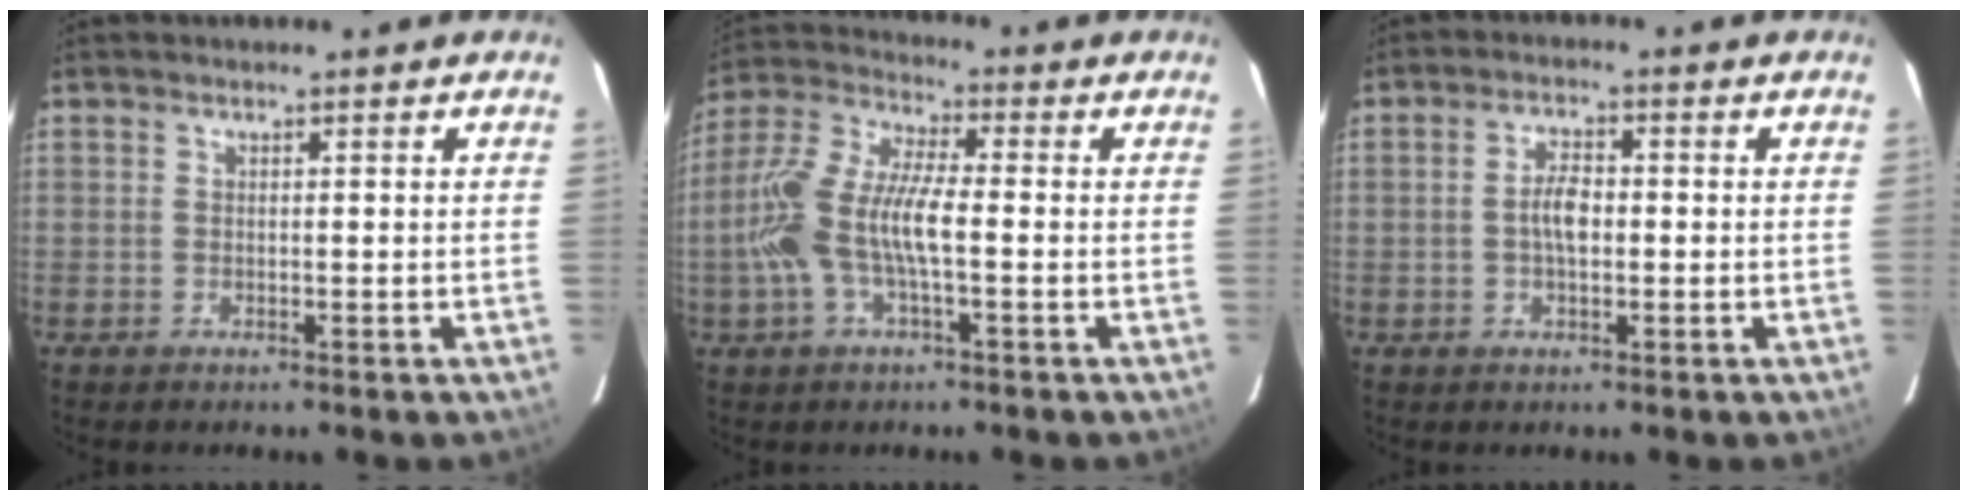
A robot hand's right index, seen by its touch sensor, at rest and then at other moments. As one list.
[{"total": 12.5, "force": [-2.2, 3.9, 11.7], "torque": [-0.253, 0.007, -0.046]}, {"total": 4.1, "force": [-0.4, 1.9, 3.6], "torque": [-0.070, 0.008, -0.007]}]